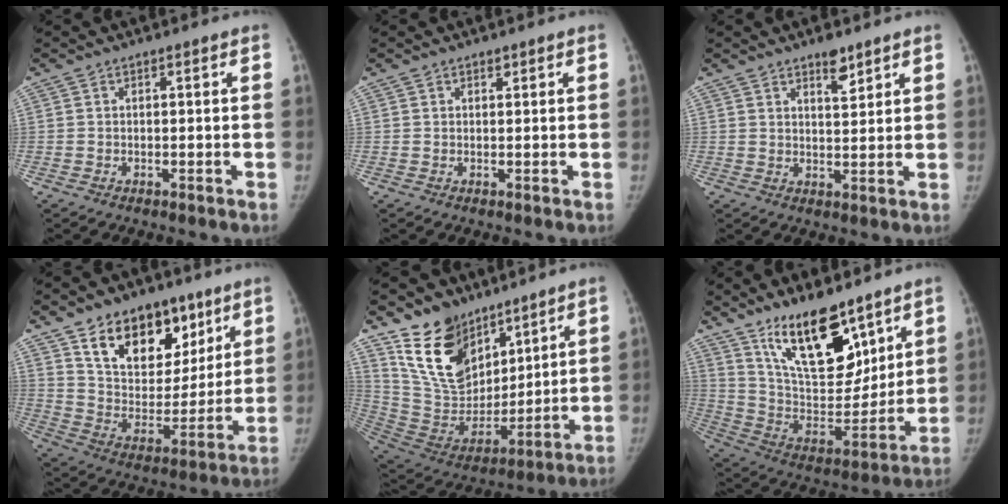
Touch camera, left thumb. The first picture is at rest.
{"total": 0.8, "force": [0.6, 0.5, 0.2], "torque": [0.003, -0.004, 0.008]}
{"total": 4.2, "force": [3.1, 1.6, 2.4], "torque": [-0.024, -0.022, 0.050]}
{"total": 19.8, "force": [11.4, 12.3, 10.6], "torque": [-0.110, -0.054, 0.194]}
{"total": 17.7, "force": [11.7, 10.5, 7.9], "torque": [-0.099, -0.068, 0.236]}
{"total": 20.8, "force": [13.6, 8.8, 13.1], "torque": [-0.167, -0.085, 0.248]}